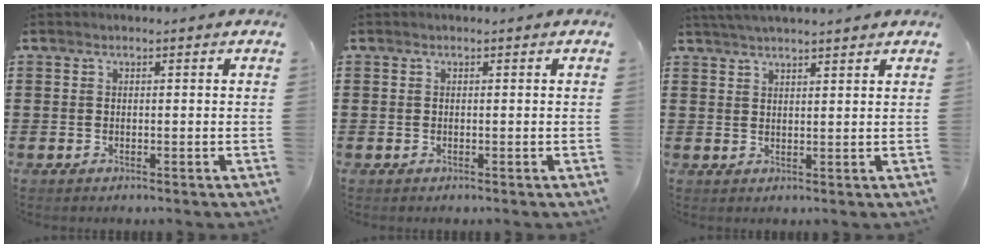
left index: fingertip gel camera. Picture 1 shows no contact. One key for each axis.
{"total": 0.0}
{"total": 2.6, "fx": 2.5, "fy": -0.3, "fz": 0.6, "tx": -0.017, "ty": -0.001, "tz": 0.047}